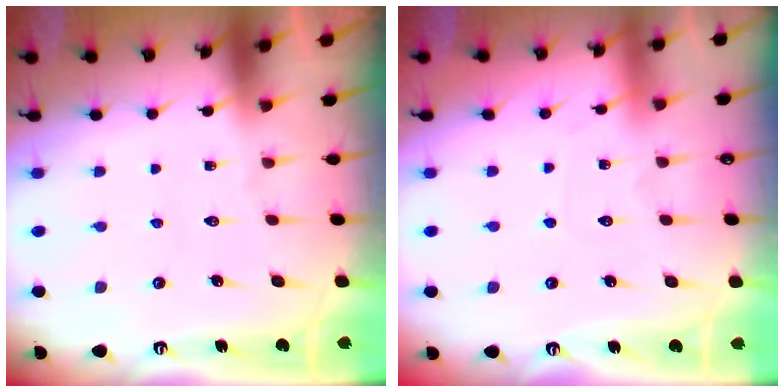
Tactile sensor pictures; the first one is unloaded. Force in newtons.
{"total": 2.9, "press": 2.8, "slide": 0.4}